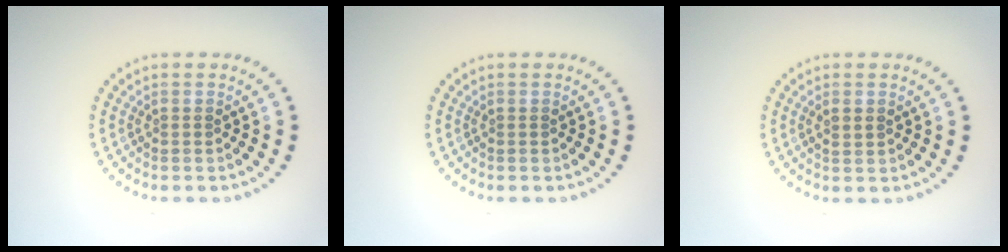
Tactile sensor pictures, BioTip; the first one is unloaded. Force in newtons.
{"total": 0.0}
{"total": 0.7, "press": 0.6, "slide": 0.2}